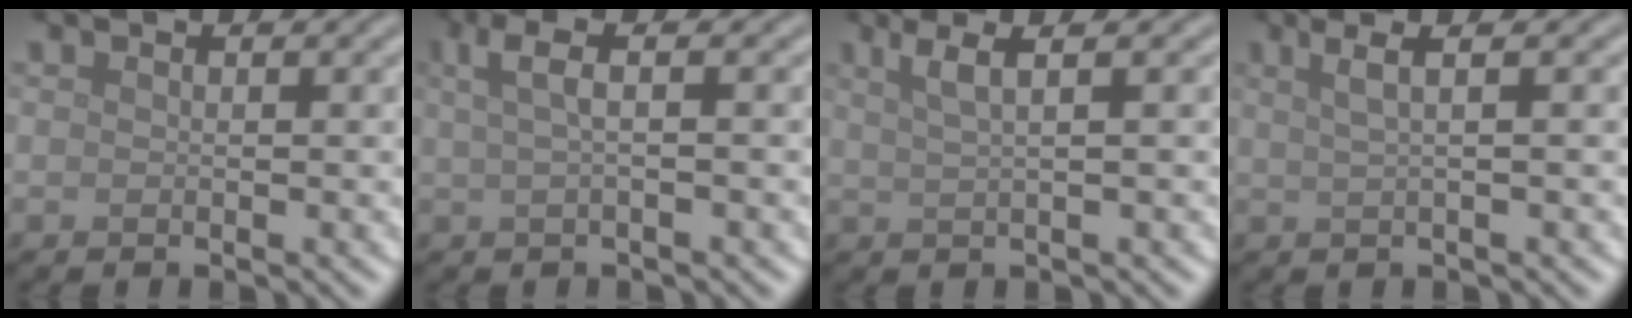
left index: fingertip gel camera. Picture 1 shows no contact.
{"total": 3.0, "force": [1.0, 0.9, 2.7], "torque": [-0.044, 0.007, 0.015]}
{"total": 3.0, "force": [1.6, 0.9, 2.4], "torque": [-0.030, 0.010, 0.016]}
{"total": 3.2, "force": [1.6, 1.1, 2.6], "torque": [-0.029, 0.011, 0.001]}